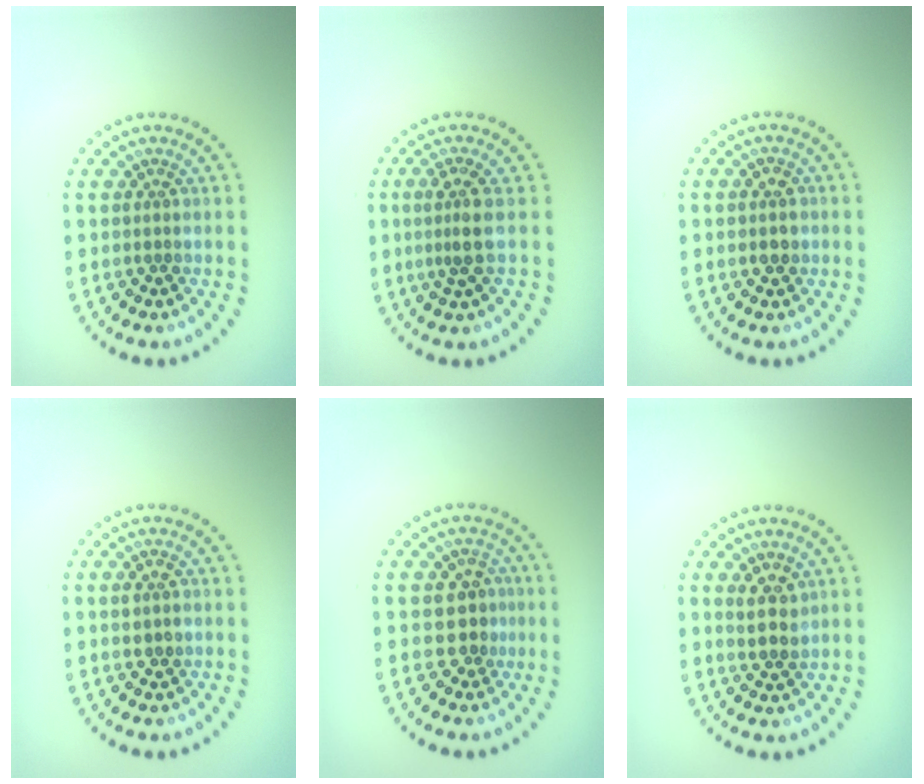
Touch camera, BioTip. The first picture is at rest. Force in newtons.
{"total": 2.5, "press": 1.8, "slide": 1.8}
{"total": 1.8, "press": 1.8, "slide": 0.1}
{"total": 1.4, "press": 1.4, "slide": 0.1}
{"total": 2.9, "press": 2.7, "slide": 1.2}
{"total": 2.4, "press": 2.3, "slide": 0.8}